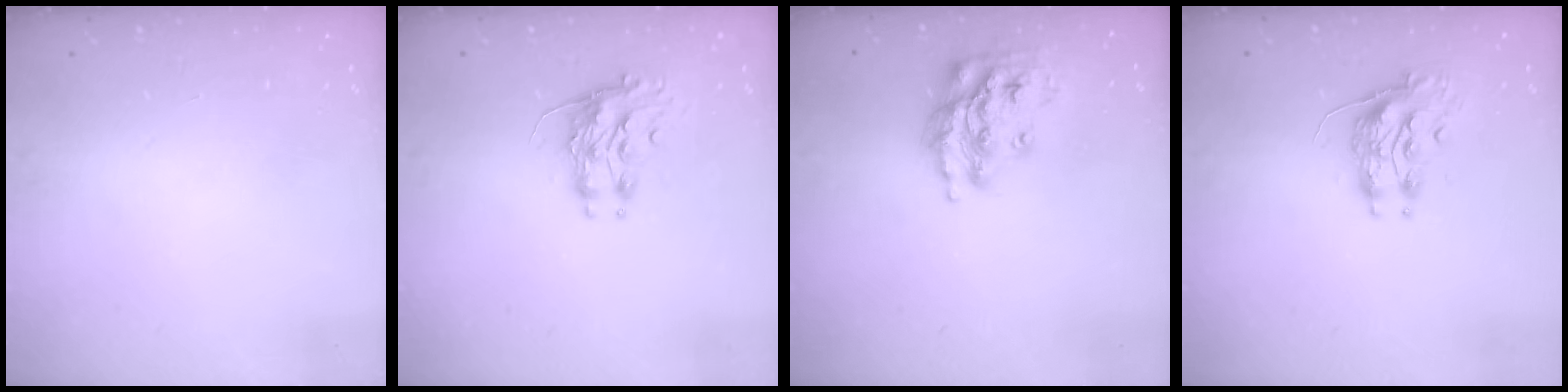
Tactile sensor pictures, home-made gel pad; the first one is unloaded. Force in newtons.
{"total": 8.3, "press": 8.3, "slide": 0.1}
{"total": 15.2, "press": 15.1, "slide": 0.8}
{"total": 8.7, "press": 8.7, "slide": 0.4}